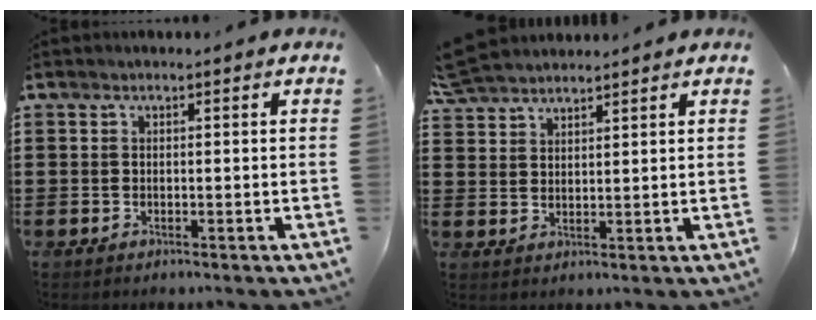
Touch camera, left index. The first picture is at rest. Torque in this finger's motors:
{"motor_torque": [0.84, -0.75, 0.52, 0.09]}